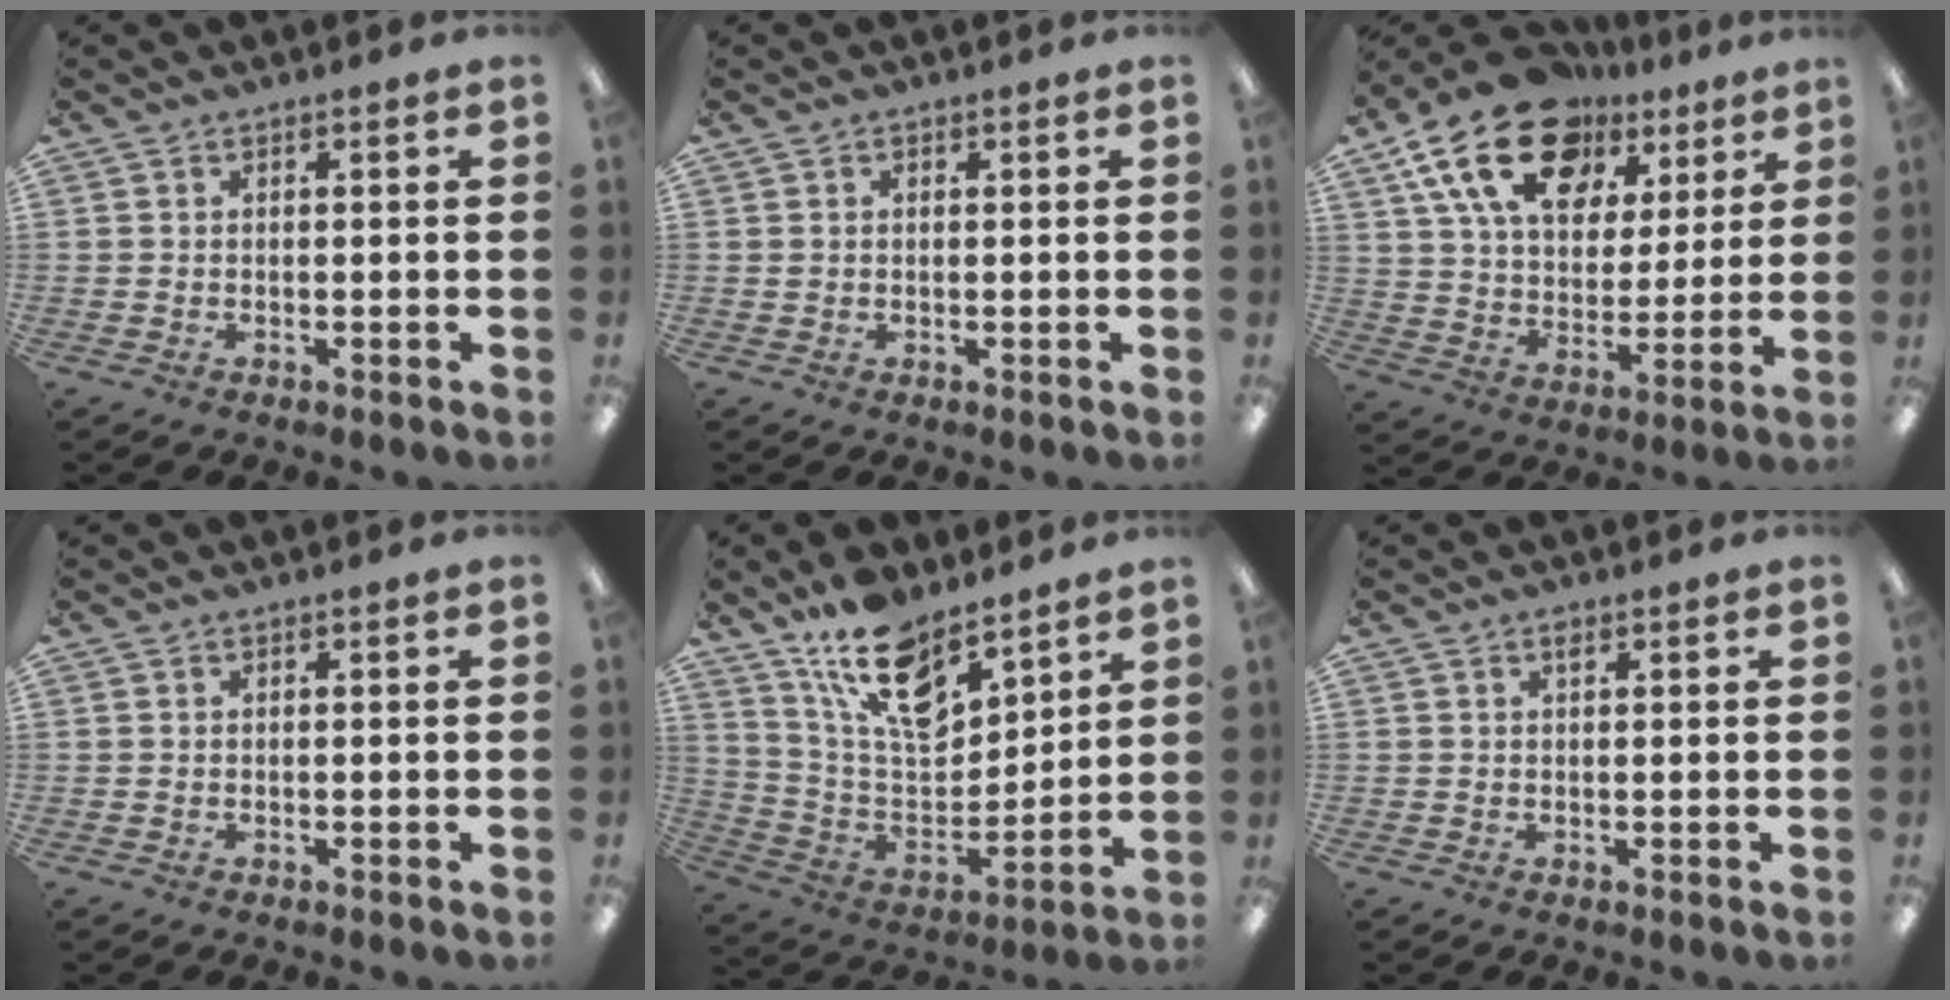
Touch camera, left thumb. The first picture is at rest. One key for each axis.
{"total": 0.7, "fx": 0.2, "fy": 0.7, "fz": 0.1, "tx": -0.003, "ty": 0.006, "tz": 0.002}
{"total": 20.0, "fx": 11.8, "fy": 12.2, "fz": 10.6, "tx": -0.189, "ty": -0.053, "tz": 0.214}
{"total": 0.0}
{"total": 16.6, "fx": 11.7, "fy": 7.5, "fz": 9.0, "tx": -0.170, "ty": -0.062, "tz": 0.213}
{"total": 1.0, "fx": 0.7, "fy": 0.4, "fz": 0.7, "tx": -0.017, "ty": 0.003, "tz": 0.011}